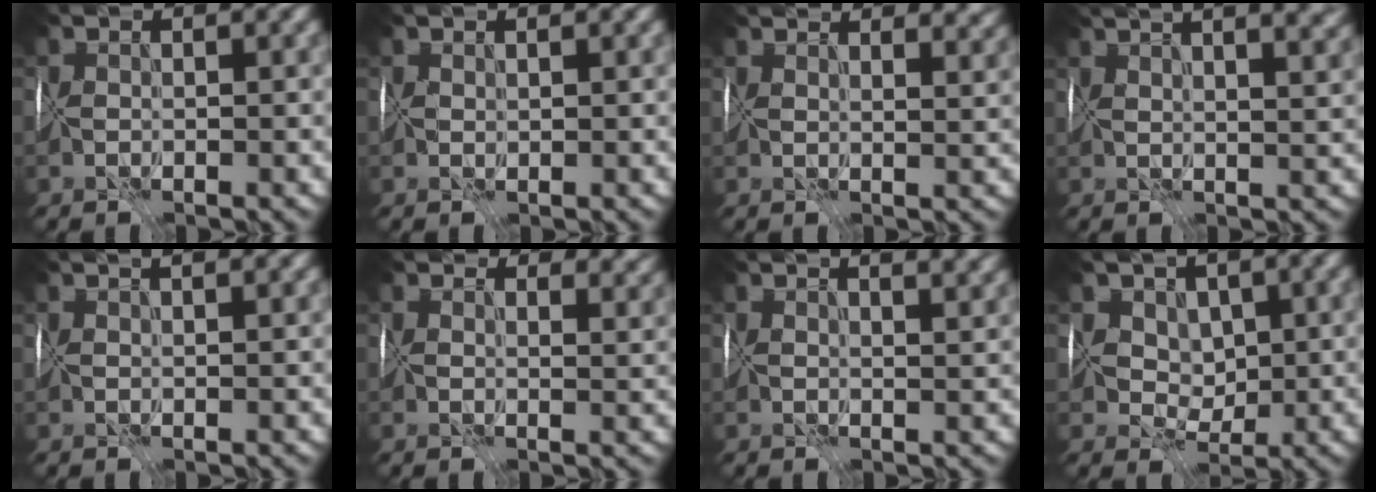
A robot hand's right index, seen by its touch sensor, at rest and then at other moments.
{"total": 1.0, "force": [0.7, 0.6, 0.4], "torque": [-0.009, 0.002, 0.018]}
{"total": 8.7, "force": [6.4, 3.4, 4.8], "torque": [-0.096, 0.039, 0.097]}
{"total": 13.2, "force": [8.3, 5.2, 8.9], "torque": [-0.102, 0.071, 0.097]}
{"total": 4.9, "force": [3.3, 1.6, 3.3], "torque": [-0.050, 0.033, 0.055]}
{"total": 8.2, "force": [6.0, 3.9, 3.9], "torque": [-0.071, 0.021, 0.094]}
{"total": 7.9, "force": [5.1, 3.1, 5.1], "torque": [-0.076, 0.047, 0.067]}
{"total": 4.9, "force": [3.2, 3.2, 1.9], "torque": [-0.018, 0.009, 0.054]}